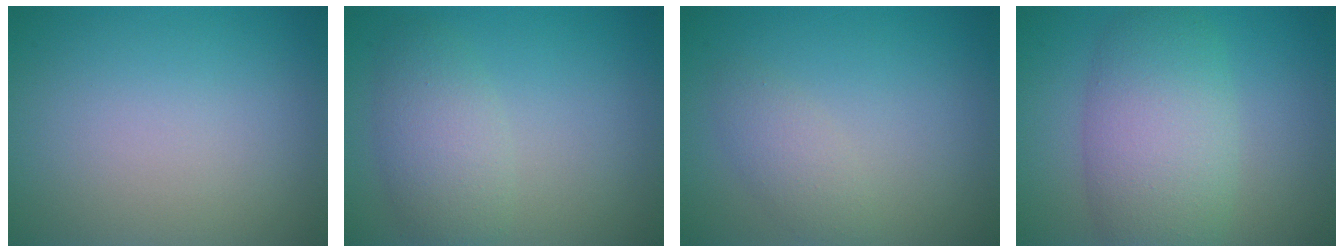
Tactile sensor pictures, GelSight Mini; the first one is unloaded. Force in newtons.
{"total": 3.7, "press": 3.7, "slide": 0.1}
{"total": 1.9, "press": 1.9, "slide": 0.1}
{"total": 7.0, "press": 7.0, "slide": 0.3}